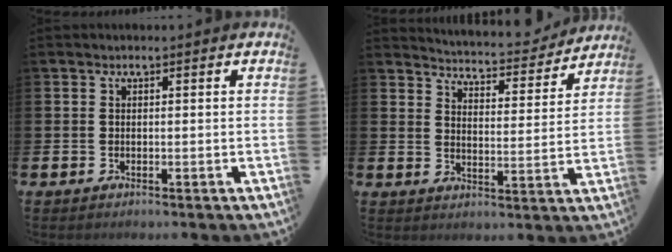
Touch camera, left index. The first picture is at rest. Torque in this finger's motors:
{"motor_torque": [0.98, -1.16, 0.14, 0.04]}